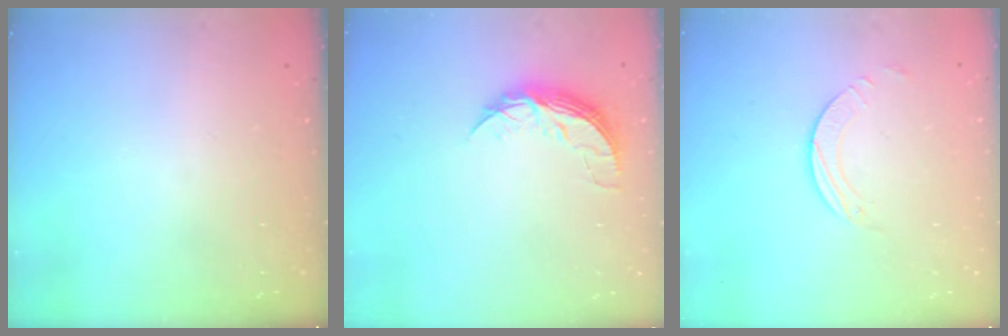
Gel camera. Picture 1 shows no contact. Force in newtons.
{"total": 8.0, "press": 8.0, "slide": 0.6}
{"total": 2.5, "press": 2.5, "slide": 0.2}